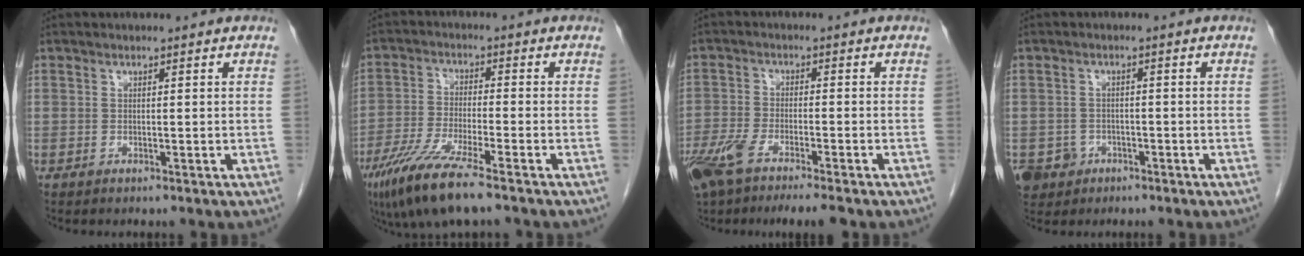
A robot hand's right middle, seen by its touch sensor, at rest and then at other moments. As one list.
[{"total": 9.7, "force": [-6.5, 0.6, 7.1], "torque": [-0.146, -0.028, -0.122]}, {"total": 11.0, "force": [-8.0, 1.9, 7.3], "torque": [-0.133, -0.014, -0.136]}, {"total": 5.6, "force": [-2.7, 4.8, 0.9], "torque": [-0.019, 0.006, -0.041]}]